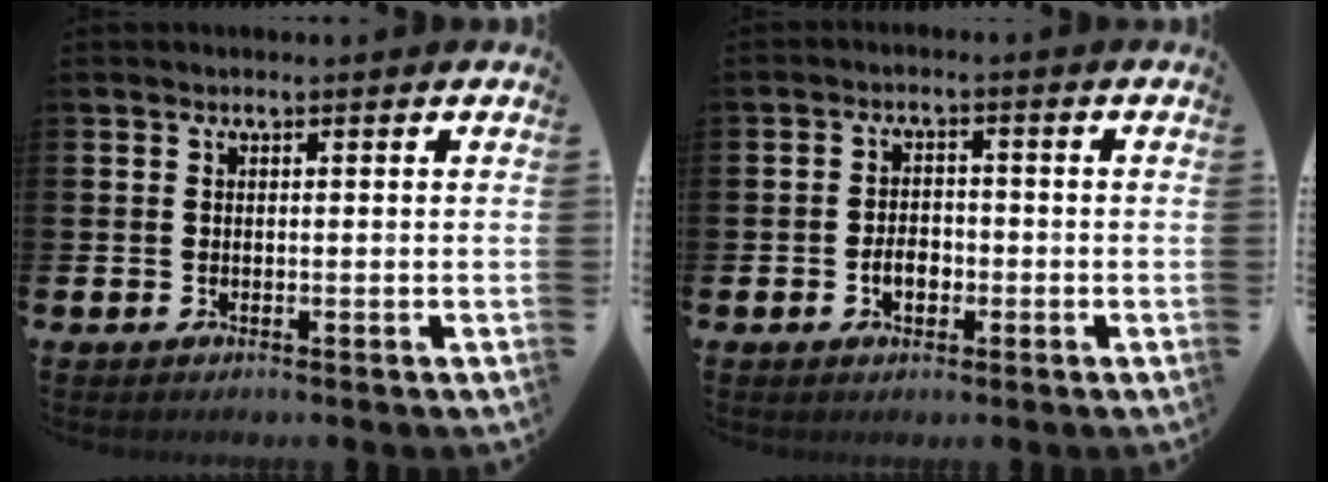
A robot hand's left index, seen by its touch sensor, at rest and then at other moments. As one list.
[{"total": 3.0, "force": [-1.1, 2.0, 2.0], "torque": [-0.031, 0.000, -0.024]}]